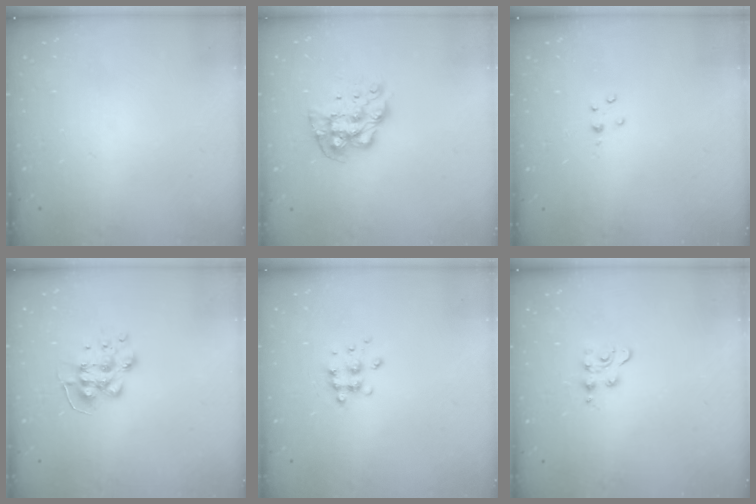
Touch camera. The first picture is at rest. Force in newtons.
{"total": 10.5, "press": 10.4, "slide": 0.9}
{"total": 2.2, "press": 2.2, "slide": 0.4}
{"total": 8.3, "press": 8.3, "slide": 0.4}
{"total": 6.5, "press": 6.5, "slide": 0.6}
{"total": 4.2, "press": 4.2, "slide": 0.6}